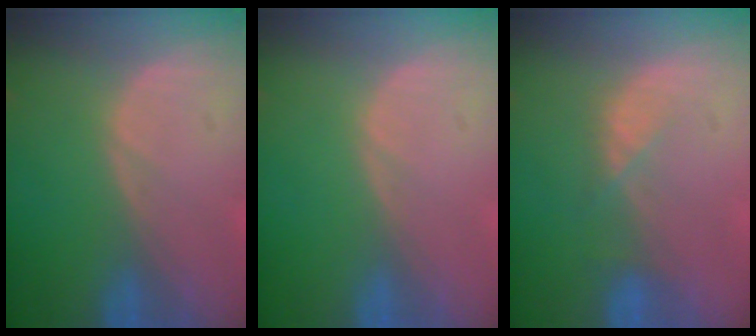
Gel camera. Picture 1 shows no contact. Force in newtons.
{"total": 0.0}
{"total": 2.6, "press": 2.5, "slide": 0.8}